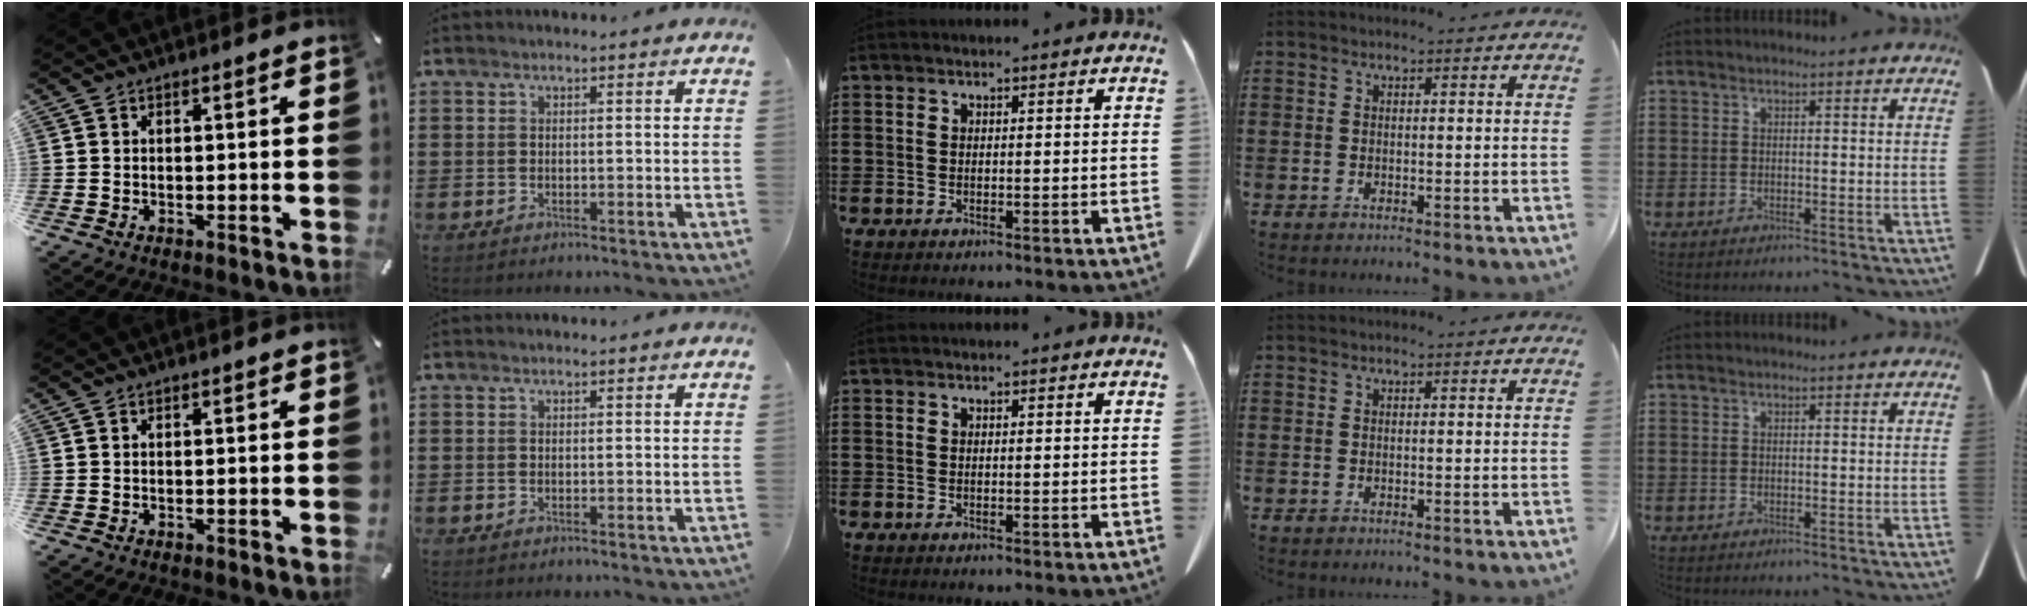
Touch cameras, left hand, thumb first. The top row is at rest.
{}